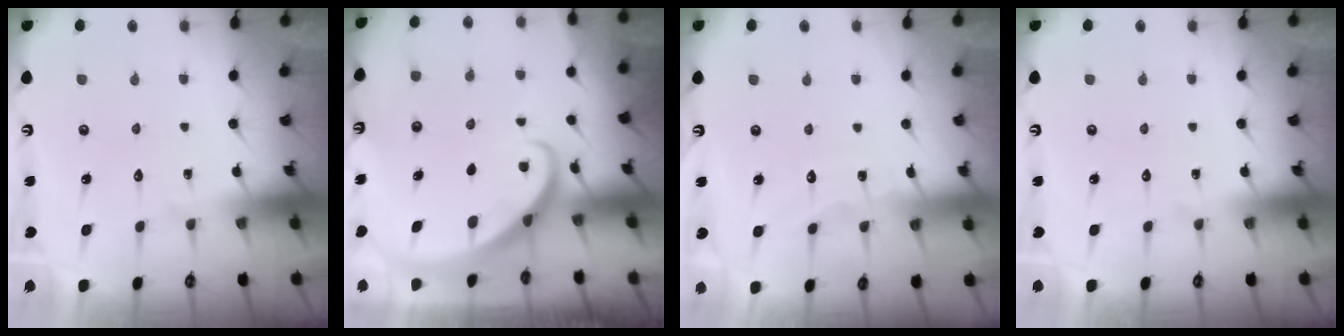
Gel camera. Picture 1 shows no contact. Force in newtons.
{"total": 2.6, "press": 2.6, "slide": 0.2}
{"total": 4.2, "press": 4.2, "slide": 0.5}
{"total": 0.0}